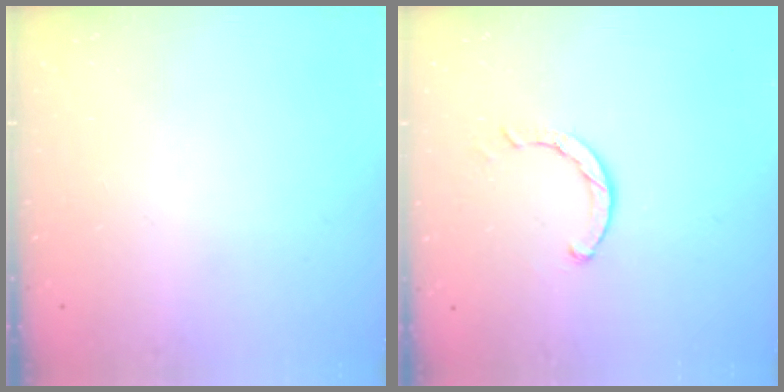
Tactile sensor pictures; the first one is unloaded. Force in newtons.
{"total": 2.4, "press": 2.4, "slide": 0.1}